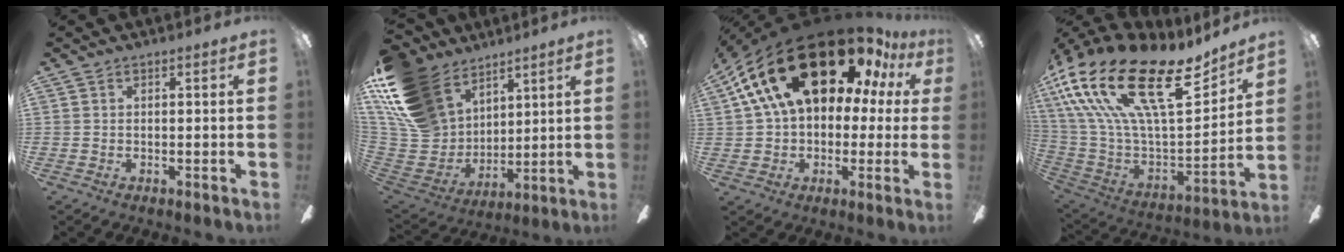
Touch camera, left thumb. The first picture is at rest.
{"total": 21.6, "force": [12.5, 14.4, 10.2], "torque": [-0.247, -0.061, 0.242]}
{"total": 25.9, "force": [13.3, 13.8, 17.4], "torque": [-0.319, -0.078, 0.233]}
{"total": 29.4, "force": [16.0, 12.1, 21.6], "torque": [-0.412, -0.091, 0.278]}